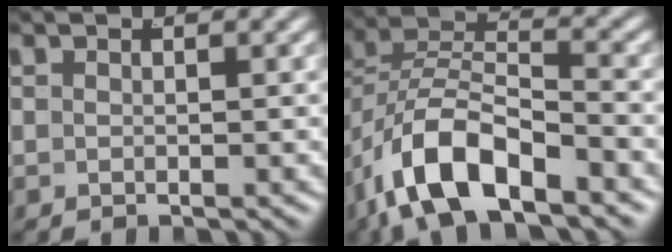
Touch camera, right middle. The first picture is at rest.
{"total": 6.9, "force": [-2.3, 4.1, 5.0], "torque": [-0.117, -0.023, -0.032]}